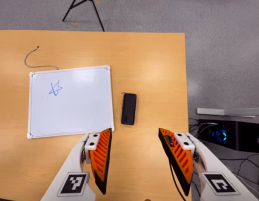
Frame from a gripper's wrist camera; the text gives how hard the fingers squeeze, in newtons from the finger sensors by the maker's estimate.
{"total": 0.0}